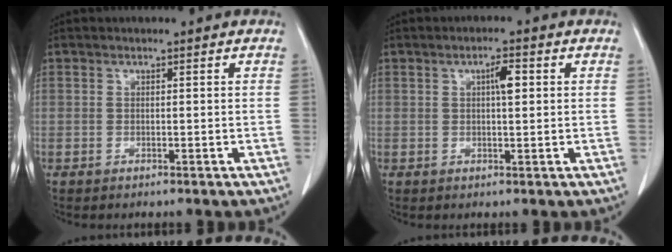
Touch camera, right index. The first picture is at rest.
{"total": 2.7, "force": [0.7, 0.6, 2.6], "torque": [-0.045, 0.004, 0.011]}